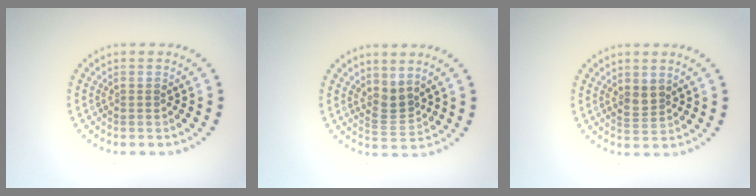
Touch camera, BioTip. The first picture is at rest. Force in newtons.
{"total": 2.3, "press": 1.6, "slide": 1.6}
{"total": 1.7, "press": 1.4, "slide": 0.8}